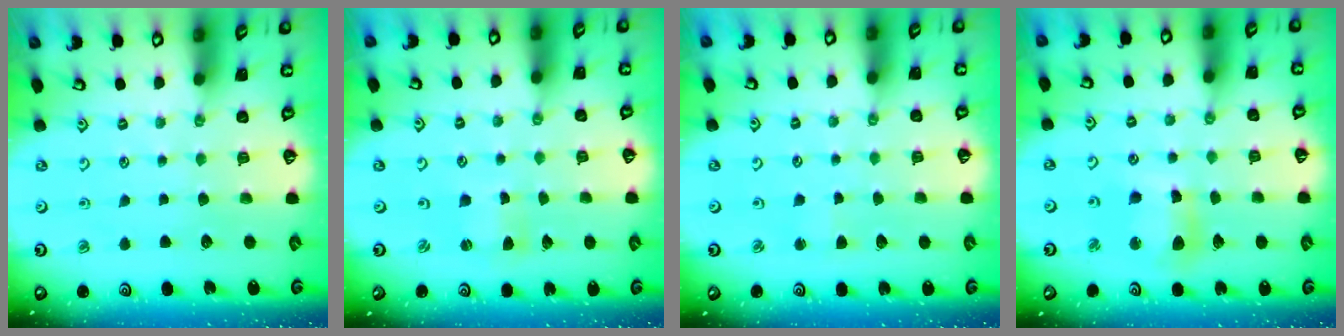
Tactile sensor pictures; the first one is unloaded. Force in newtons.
{"total": 0.6, "press": 0.6, "slide": 0.1}
{"total": 1.6, "press": 1.5, "slide": 0.3}
{"total": 9.9, "press": 9.9, "slide": 1.1}